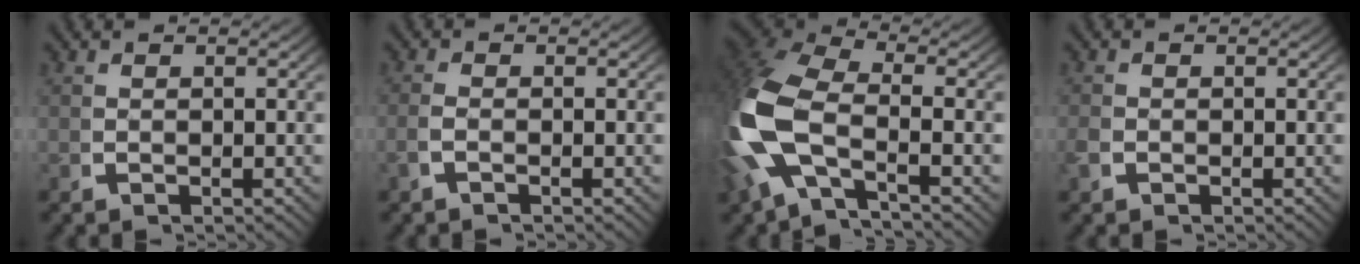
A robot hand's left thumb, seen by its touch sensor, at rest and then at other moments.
{"total": 1.0, "force": [-0.6, 0.2, 0.7], "torque": [-0.022, -0.002, -0.010]}
{"total": 12.3, "force": [-0.9, 8.3, 9.1], "torque": [-0.255, -0.030, -0.006]}
{"total": 1.0, "force": [-0.5, 0.8, 0.4], "torque": [-0.016, -0.007, -0.010]}